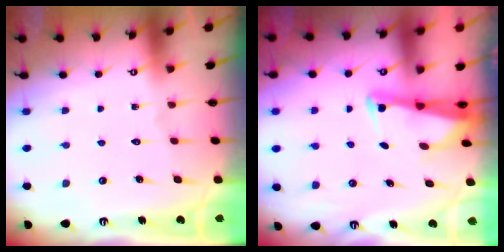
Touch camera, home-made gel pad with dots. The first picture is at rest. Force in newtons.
{"total": 2.4, "press": 2.3, "slide": 0.5}